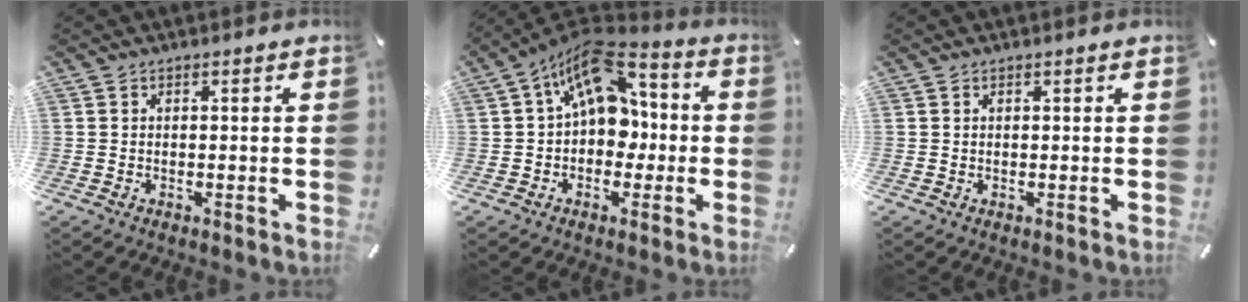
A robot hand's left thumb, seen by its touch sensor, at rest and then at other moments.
{"total": 15.0, "force": [3.8, 10.7, 9.8], "torque": [-0.157, -0.020, 0.066]}
{"total": 0.0}